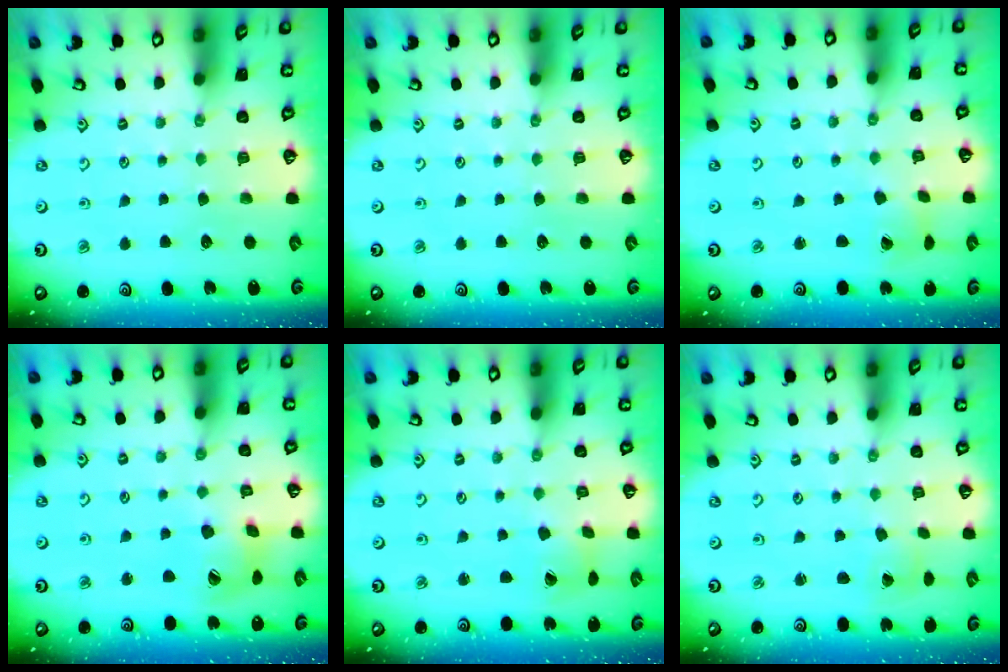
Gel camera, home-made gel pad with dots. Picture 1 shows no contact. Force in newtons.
{"total": 0.0}
{"total": 1.8, "press": 1.8, "slide": 0.2}
{"total": 10.8, "press": 10.7, "slide": 1.2}
{"total": 2.8, "press": 2.8, "slide": 0.4}
{"total": 2.1, "press": 2.1, "slide": 0.1}